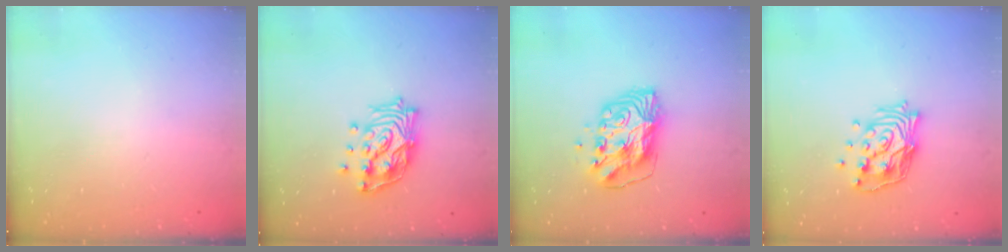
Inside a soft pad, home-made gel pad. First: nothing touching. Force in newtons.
{"total": 14.1, "press": 14.0, "slide": 1.4}
{"total": 11.2, "press": 11.2, "slide": 1.1}
{"total": 13.5, "press": 13.4, "slide": 1.0}